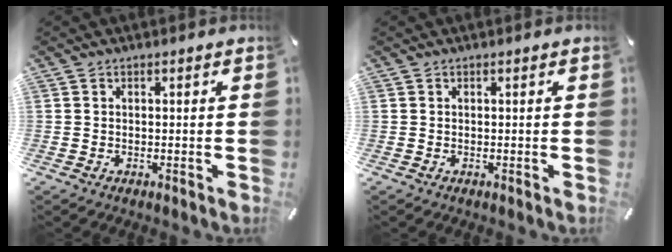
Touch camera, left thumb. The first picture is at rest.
{"total": 0.0}